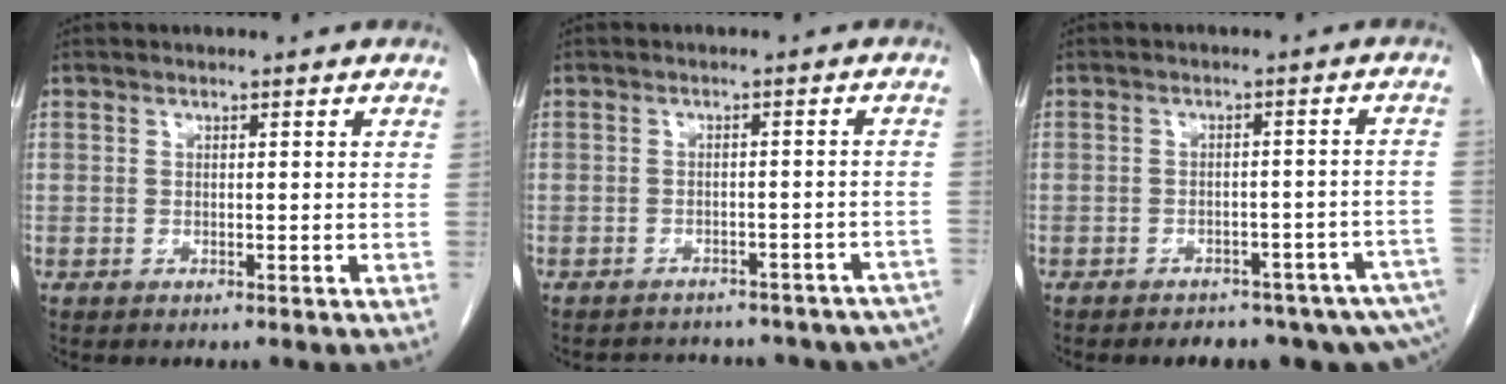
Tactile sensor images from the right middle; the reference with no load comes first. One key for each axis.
{"total": 18.2, "fx": -15.9, "fy": 6.5, "fz": 6.1, "tx": -0.079, "ty": 0.017, "tz": -0.170}
{"total": 12.9, "fx": -10.7, "fy": 3.3, "fz": 6.4, "tx": -0.051, "ty": 0.020, "tz": -0.119}